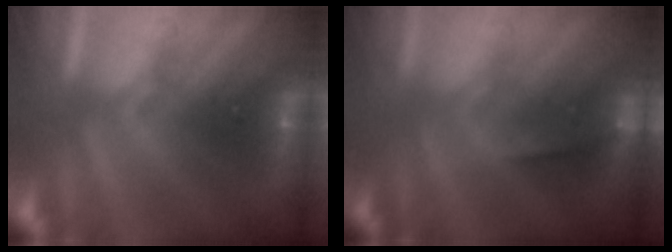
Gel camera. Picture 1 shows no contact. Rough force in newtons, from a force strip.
{"total": 4.6}